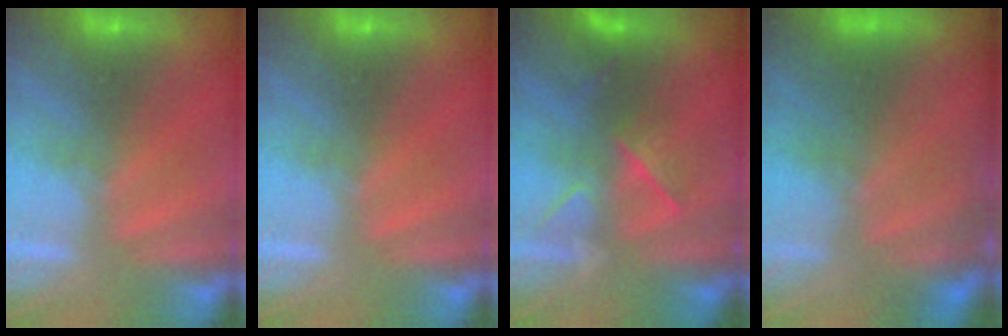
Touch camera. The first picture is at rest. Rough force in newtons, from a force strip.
{"total": 0.0}
{"total": 2.6}
{"total": 7.3}